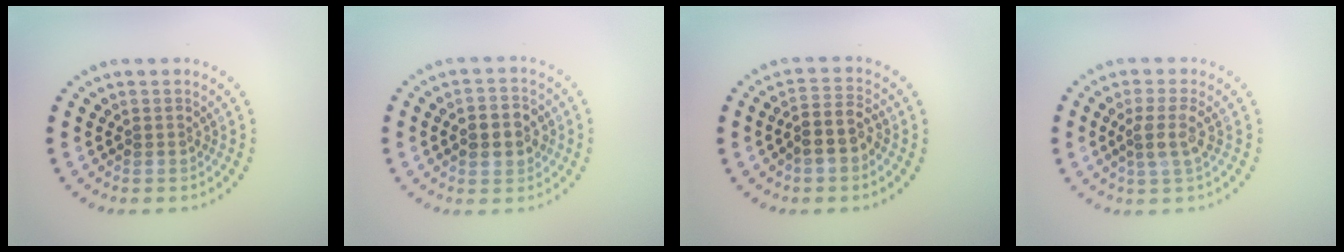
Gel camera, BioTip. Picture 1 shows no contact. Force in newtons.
{"total": 3.4, "press": 3.4, "slide": 0.3}
{"total": 3.0, "press": 2.7, "slide": 1.3}
{"total": 2.2, "press": 1.9, "slide": 1.1}